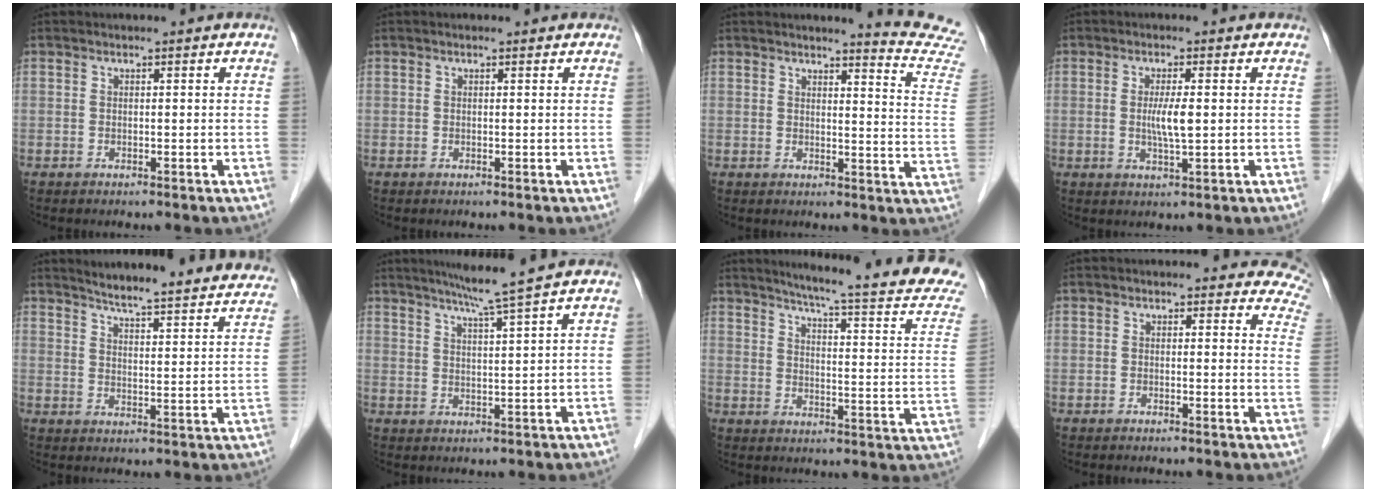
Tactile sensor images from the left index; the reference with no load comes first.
{"total": 0.0}
{"total": 11.1, "force": [10.9, -1.8, 1.1], "torque": [-0.009, -0.118, 0.101]}
{"total": 3.8, "force": [0.1, 0.3, 3.7], "torque": [-0.073, -0.005, 0.003]}
{"total": 23.5, "force": [21.8, 1.8, 8.4], "torque": [-0.115, -0.051, 0.260]}
{"total": 6.3, "force": [5.0, -2.0, 3.2], "torque": [-0.053, -0.006, 0.084]}
{"total": 19.8, "force": [17.3, -0.4, 9.6], "torque": [-0.134, -0.073, 0.200]}
{"total": 8.1, "force": [7.2, 3.1, 1.9], "torque": [0.024, -0.017, 0.037]}